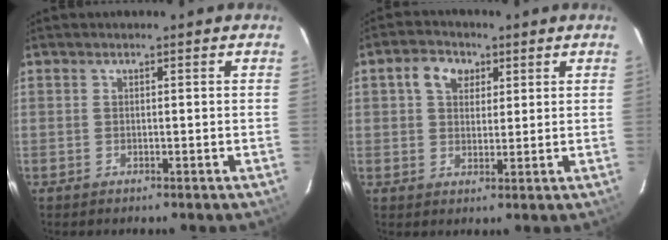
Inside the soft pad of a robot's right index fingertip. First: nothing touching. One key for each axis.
{"total": 5.4, "fx": 2.2, "fy": 4.0, "fz": 2.8, "tx": -0.047, "ty": 0.021, "tz": 0.038}